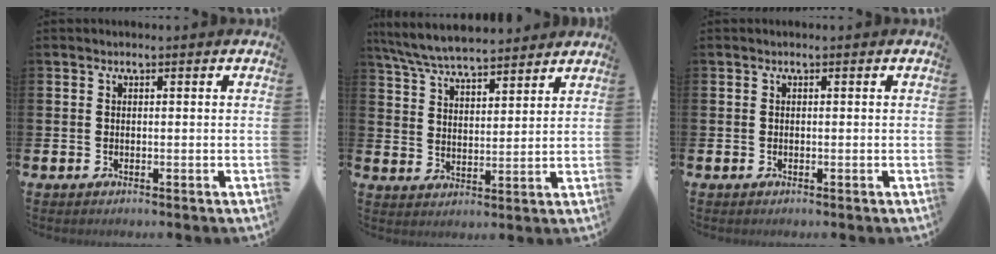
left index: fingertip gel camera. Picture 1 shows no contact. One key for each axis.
{"total": 6.9, "fx": 6.7, "fy": 1.0, "fz": 1.7, "tx": -0.063, "ty": -0.029, "tz": 0.122}
{"total": 0.0}